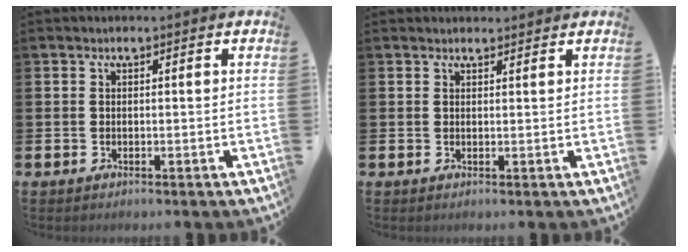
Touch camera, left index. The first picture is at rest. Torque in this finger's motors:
{"motor_torque": [-0.11, -1.51, 0.01, 0.01]}